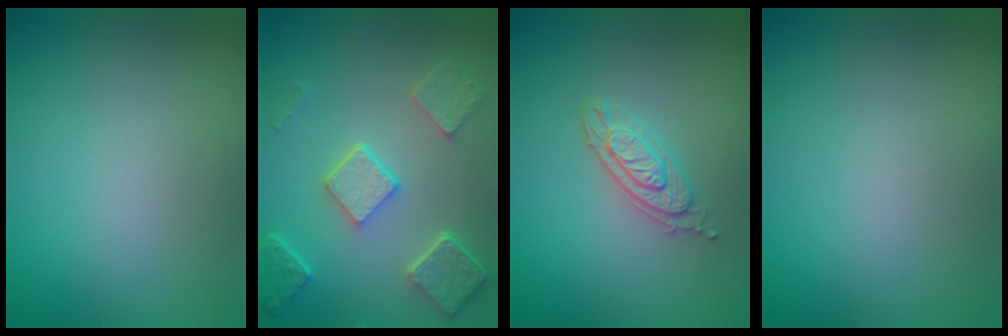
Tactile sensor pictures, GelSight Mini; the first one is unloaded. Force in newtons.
{"total": 5.3, "press": 4.2, "slide": 3.3}
{"total": 2.6, "press": 2.4, "slide": 1.0}
{"total": 0.0}